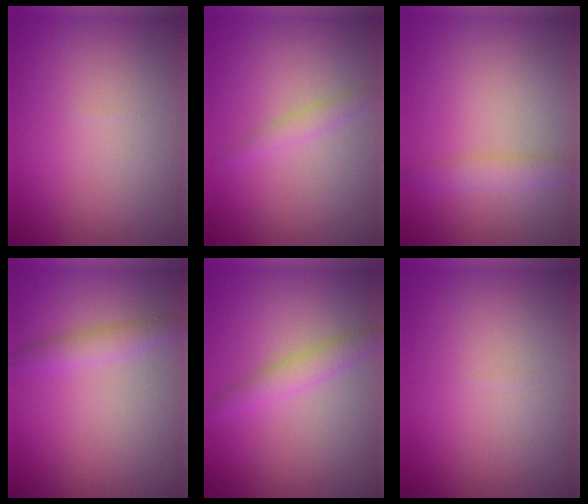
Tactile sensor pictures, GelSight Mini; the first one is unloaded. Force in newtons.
{"total": 1.2, "press": 1.2, "slide": 0.1}
{"total": 1.9, "press": 1.9, "slide": 0.1}
{"total": 1.9, "press": 1.9, "slide": 0.1}
{"total": 2.1, "press": 2.1, "slide": 0.0}
{"total": 0.0}